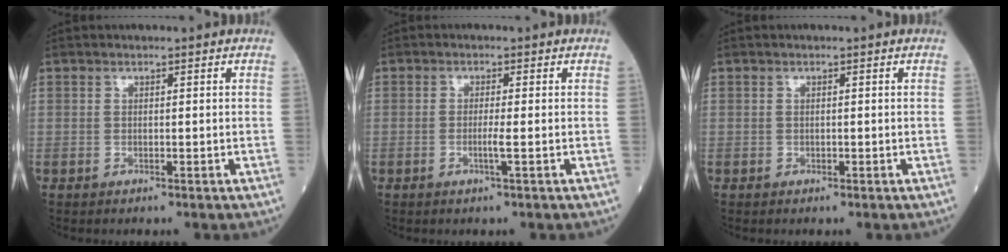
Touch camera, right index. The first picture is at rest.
{"total": 2.0, "force": [-0.6, 0.1, 1.9], "torque": [-0.042, -0.002, -0.012]}
{"total": 0.0}